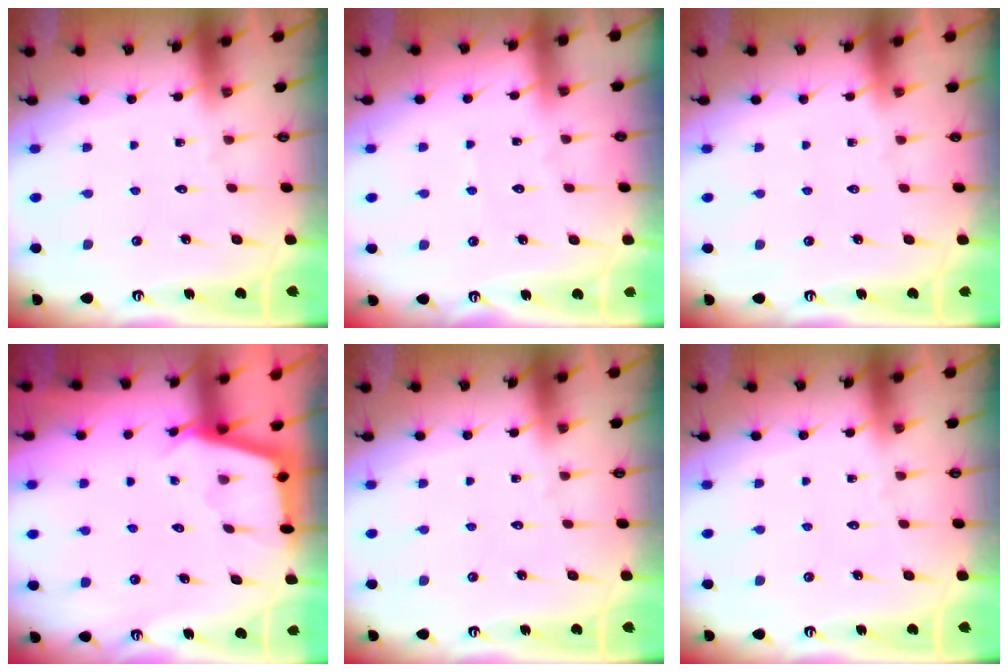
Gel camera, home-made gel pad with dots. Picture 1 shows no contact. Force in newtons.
{"total": 2.9, "press": 2.9, "slide": 0.4}
{"total": 0.0}
{"total": 2.5, "press": 2.5, "slide": 0.1}
{"total": 0.0}
{"total": 0.0}